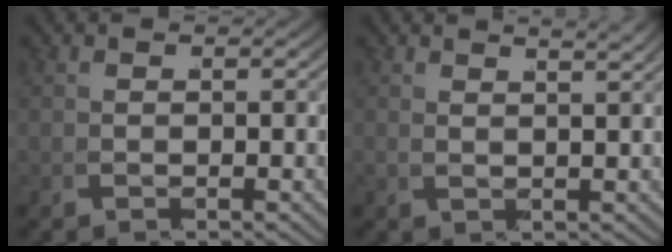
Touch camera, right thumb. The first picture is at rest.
{"total": 3.0, "force": [2.2, 1.1, 1.7], "torque": [-0.031, 0.010, 0.034]}